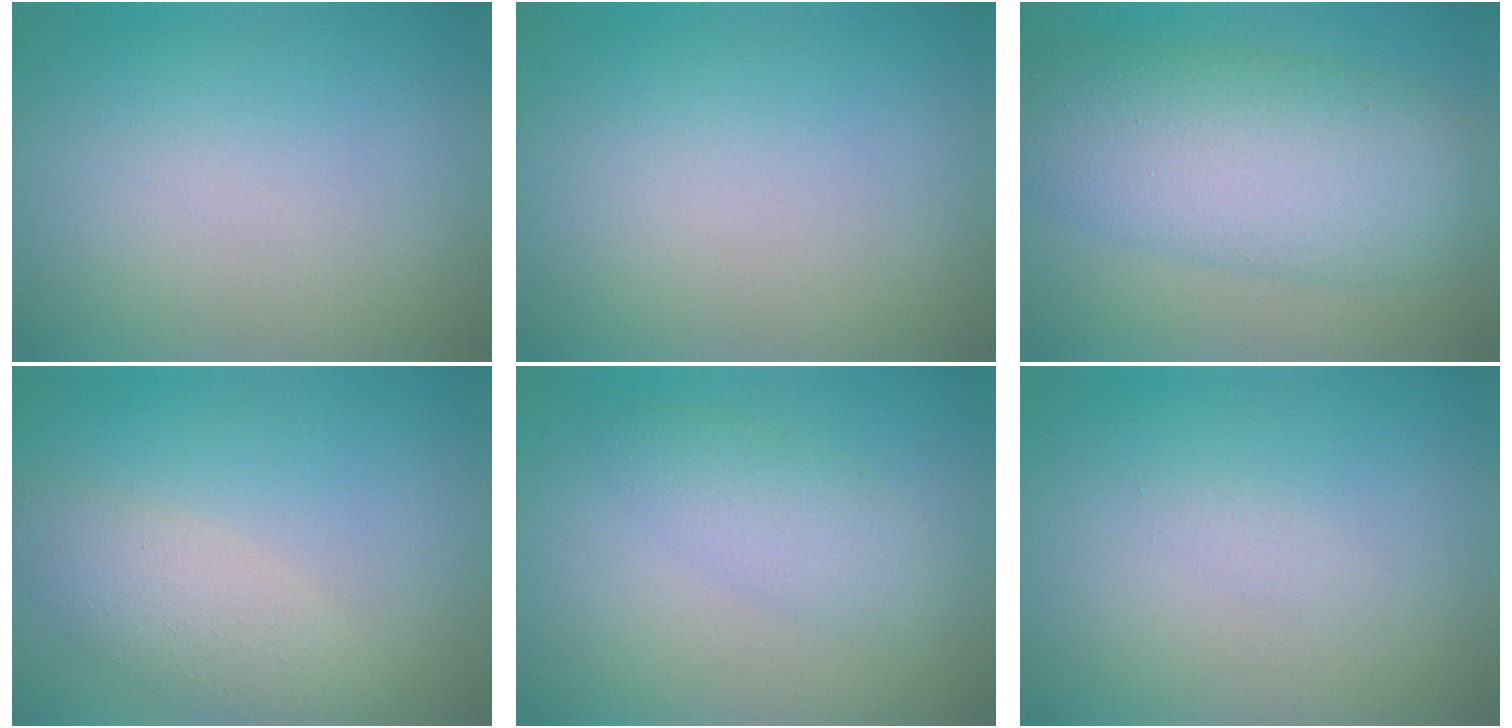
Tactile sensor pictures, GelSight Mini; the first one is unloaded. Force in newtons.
{"total": 0.0}
{"total": 10.1, "press": 10.1, "slide": 0.5}
{"total": 3.7, "press": 3.7, "slide": 0.2}
{"total": 2.8, "press": 2.8, "slide": 0.1}
{"total": 0.7, "press": 0.6, "slide": 0.1}